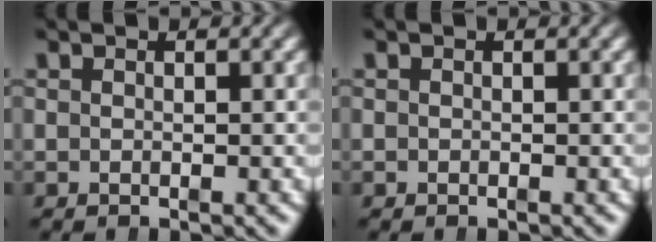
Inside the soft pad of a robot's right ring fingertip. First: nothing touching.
{"total": 0.0}